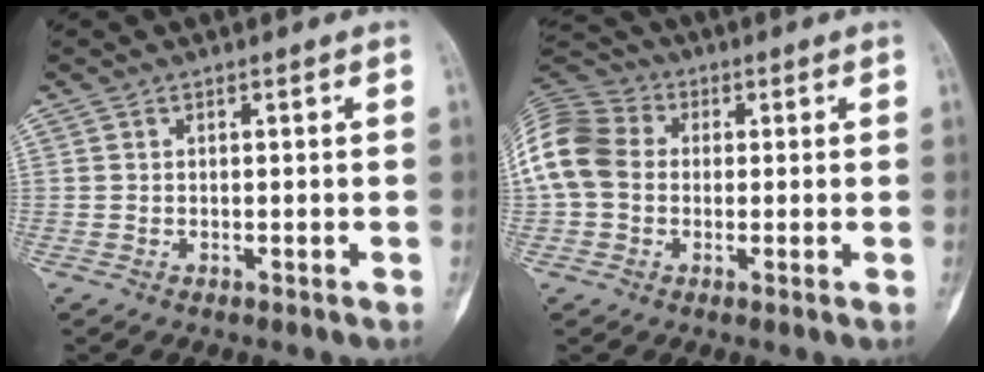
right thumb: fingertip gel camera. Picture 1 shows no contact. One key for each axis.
{"total": 13.7, "fx": 0.8, "fy": 11.0, "fz": 8.1, "tx": -0.179, "ty": 0.034, "tz": 0.008}